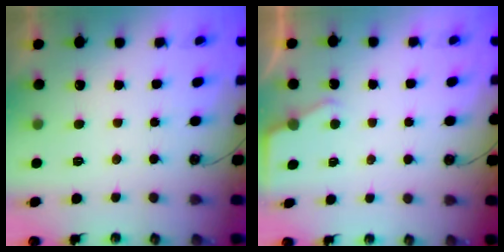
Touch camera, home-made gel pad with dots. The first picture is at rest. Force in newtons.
{"total": 3.0, "press": 2.9, "slide": 0.5}